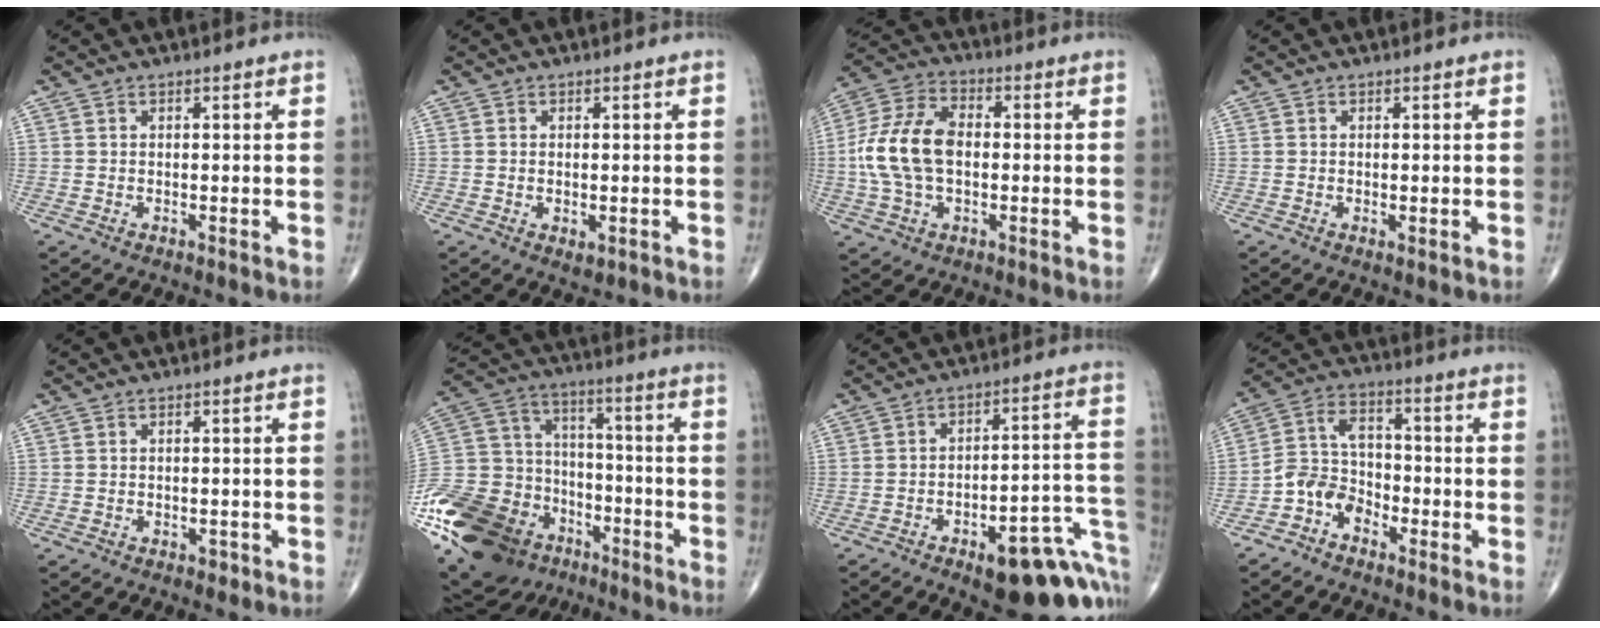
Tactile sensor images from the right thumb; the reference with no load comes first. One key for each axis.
{"total": 2.0, "fx": -0.4, "fy": 1.1, "fz": 1.6, "tx": -0.027, "ty": -0.004, "tz": -0.003}
{"total": 13.8, "fx": -0.6, "fy": 8.7, "fz": 10.7, "tx": -0.217, "ty": 0.028, "tz": -0.014}
{"total": 0.9, "fx": -0.1, "fy": 0.3, "fz": 0.8, "tx": -0.017, "ty": -0.005, "tz": -0.001}
{"total": 1.1, "fx": -0.6, "fy": 0.8, "fz": 0.5, "tx": -0.008, "ty": 0.004, "tz": -0.008}
{"total": 32.1, "fx": -16.8, "fy": 21.8, "fz": 16.5, "tx": -0.417, "ty": 0.058, "tz": -0.290}
{"total": 20.2, "fx": -9.6, "fy": 7.8, "fz": 16.0, "tx": -0.125, "ty": 0.078, "tz": -0.115}
{"total": 7.4, "fx": -4.2, "fy": 5.2, "fz": 3.2, "tx": -0.048, "ty": 0.048, "tz": -0.090}